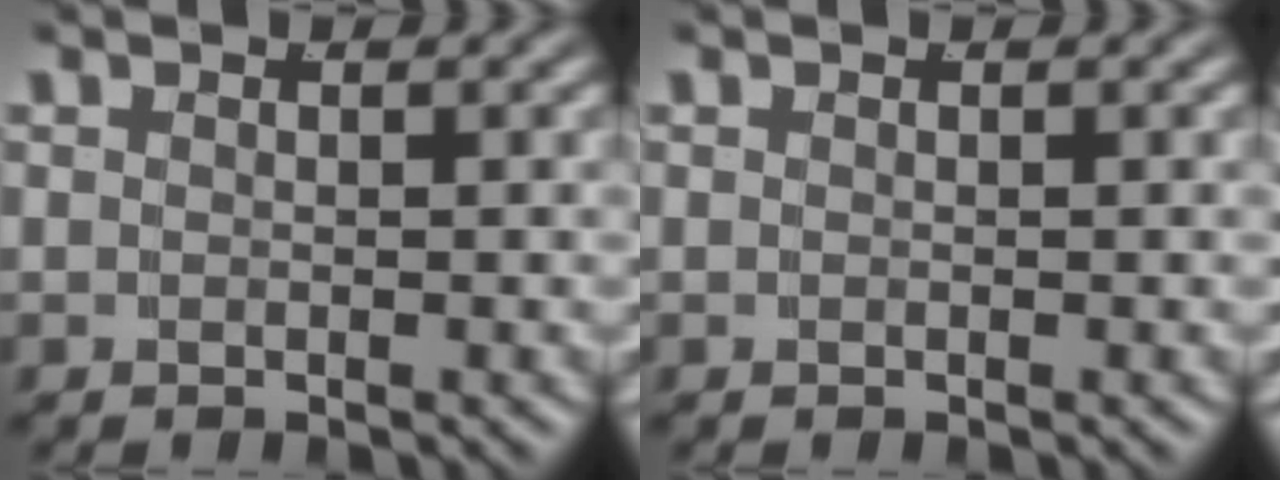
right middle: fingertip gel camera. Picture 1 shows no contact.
{"total": 0.0}